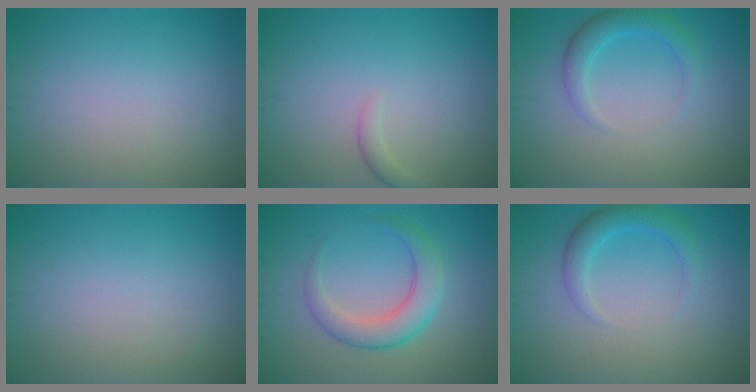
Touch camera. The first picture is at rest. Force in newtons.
{"total": 1.1, "press": 1.1, "slide": 0.2}
{"total": 2.6, "press": 2.6, "slide": 0.2}
{"total": 0.0}
{"total": 3.8, "press": 3.8, "slide": 0.2}
{"total": 2.6, "press": 2.6, "slide": 0.2}